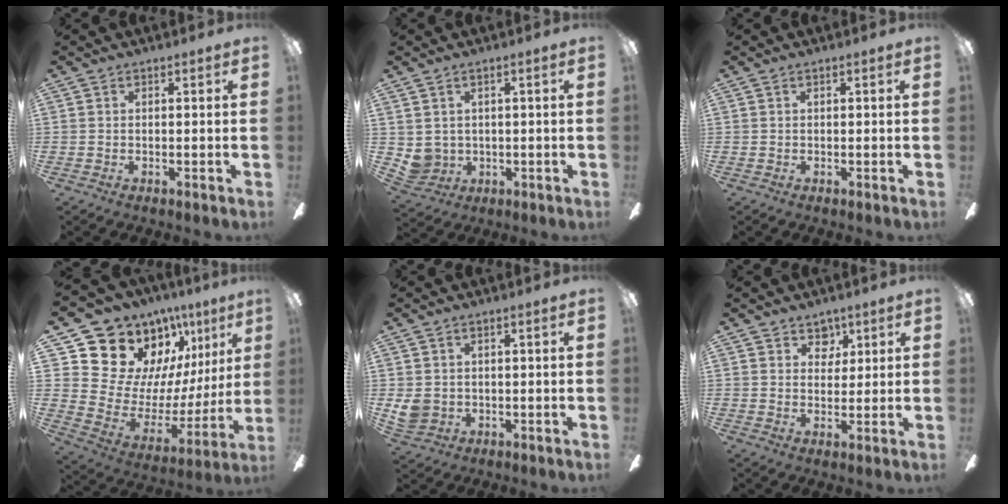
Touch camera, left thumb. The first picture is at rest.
{"total": 4.2, "force": [1.2, 3.8, 1.2], "torque": [-0.039, -0.001, 0.026]}
{"total": 0.0}
{"total": 20.1, "force": [14.9, 12.0, 6.1], "torque": [-0.098, -0.121, 0.303]}
{"total": 4.3, "force": [0.9, 3.7, 2.0], "torque": [-0.039, -0.001, 0.019]}
{"total": 4.6, "force": [3.1, 3.3, 1.1], "torque": [-0.001, -0.013, 0.051]}